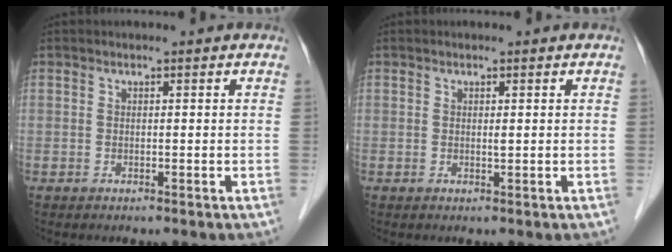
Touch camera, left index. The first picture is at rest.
{"total": 0.5, "force": [0.1, 0.1, 0.5], "torque": [-0.013, -0.002, 0.001]}